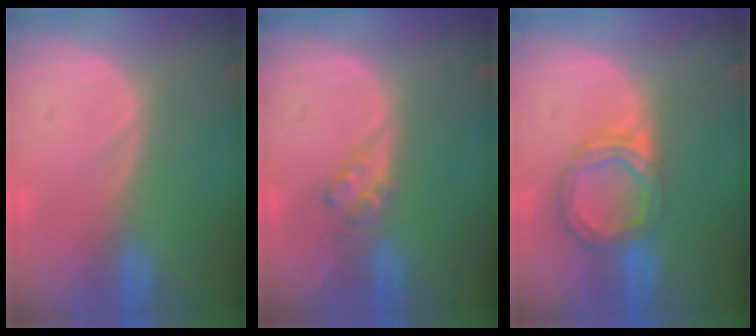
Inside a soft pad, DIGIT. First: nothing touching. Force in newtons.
{"total": 2.3, "press": 2.2, "slide": 0.3}
{"total": 6.3, "press": 5.8, "slide": 2.3}